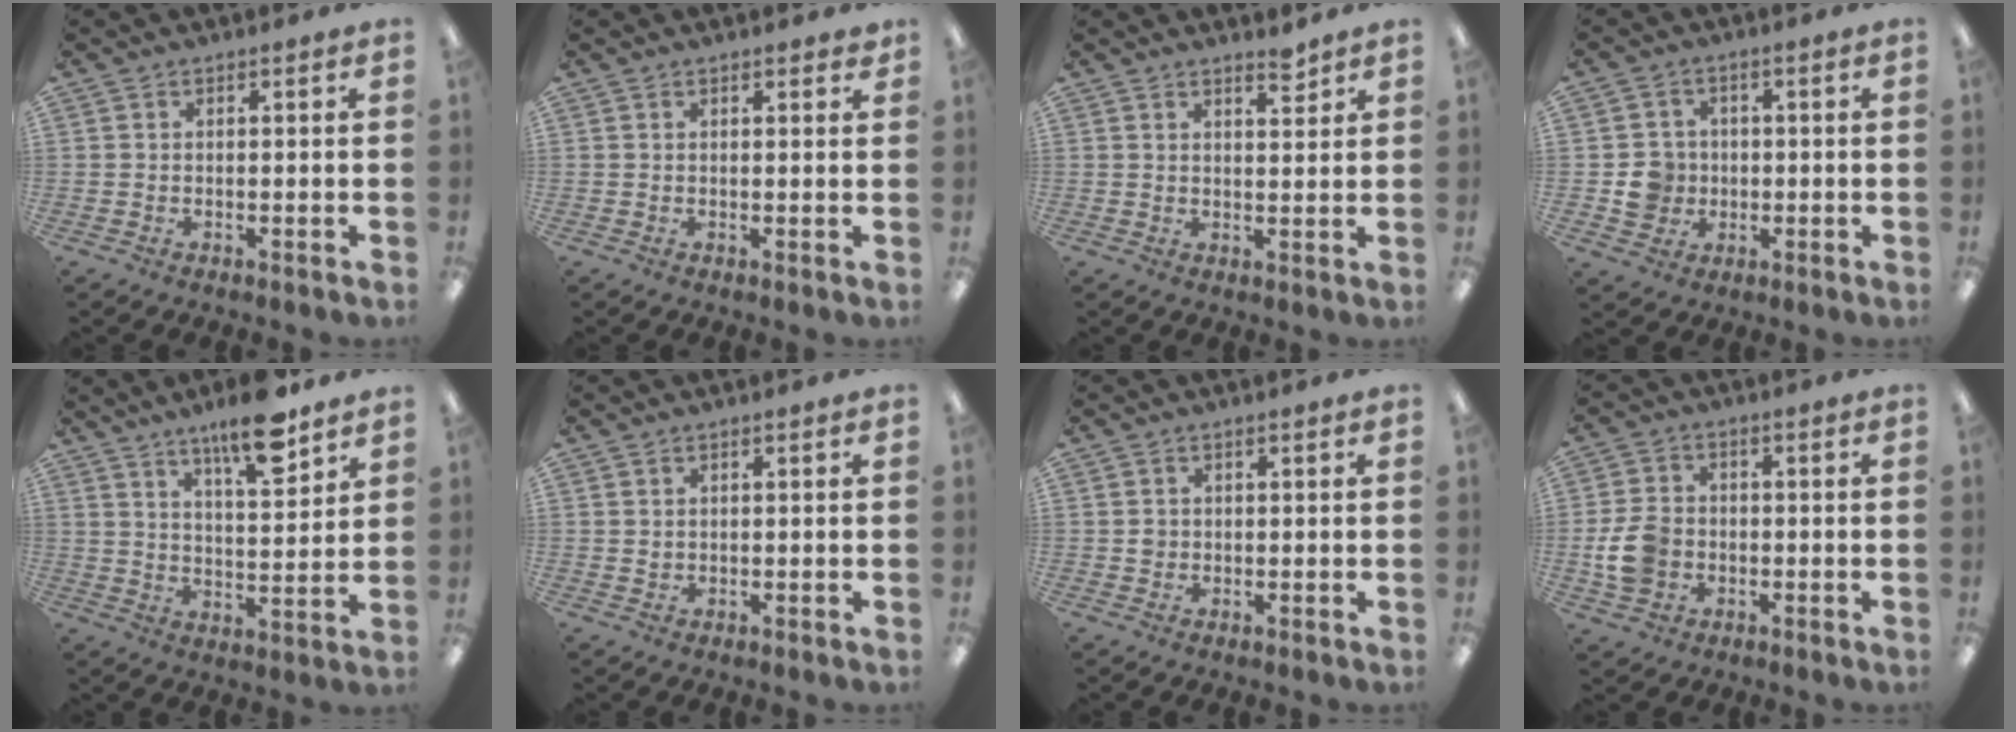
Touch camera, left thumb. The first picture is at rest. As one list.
[{"total": 1.2, "force": [1.0, 0.3, 0.5], "torque": [-0.002, -0.003, 0.017]}, {"total": 3.3, "force": [3.0, 0.7, 1.3], "torque": [-0.005, -0.022, 0.048]}, {"total": 6.0, "force": [-0.8, 5.8, 1.5], "torque": [-0.018, 0.013, -0.010]}, {"total": 12.4, "force": [9.3, 3.1, 7.7], "torque": [-0.114, -0.053, 0.155]}, {"total": 0.8, "force": [0.4, 0.6, 0.2], "torque": [-0.005, 0.003, 0.008]}, {"total": 1.3, "force": [0.1, 1.3, 0.4], "torque": [-0.009, 0.005, 0.001]}, {"total": 8.2, "force": [-1.5, 6.5, 4.8], "torque": [-0.113, 0.012, -0.027]}]